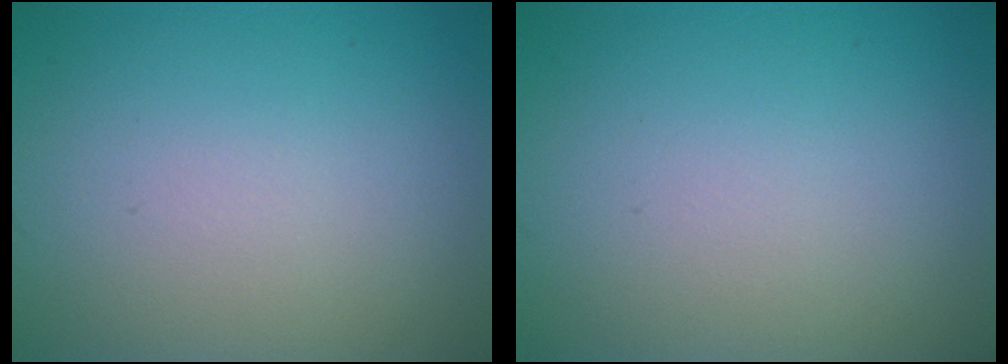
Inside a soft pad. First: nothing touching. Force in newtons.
{"total": 0.0}